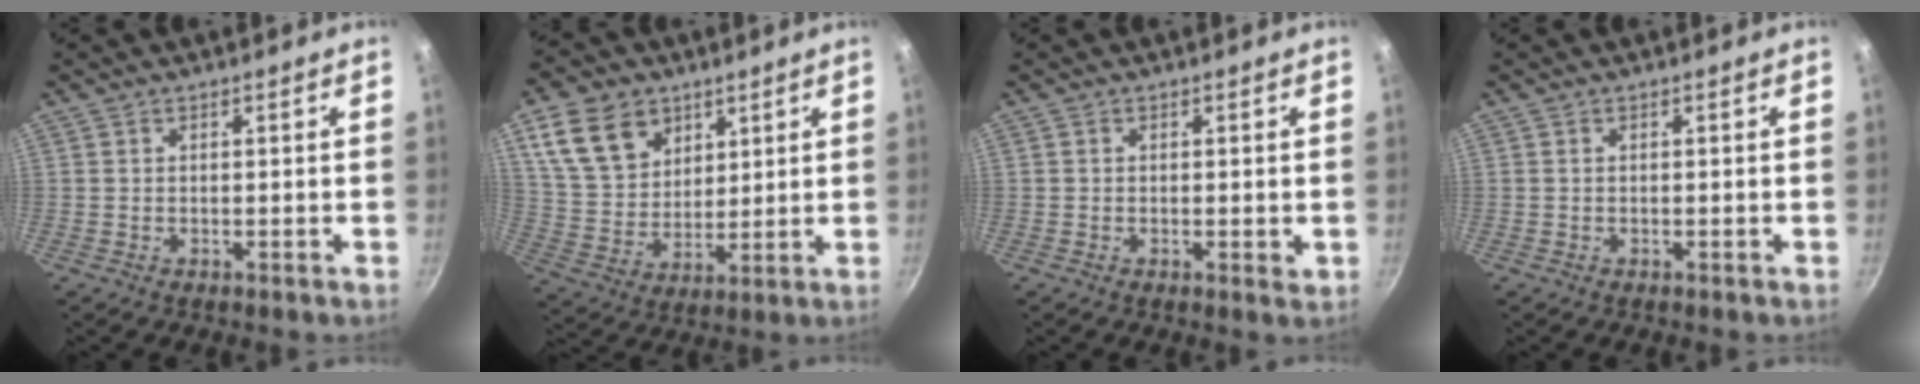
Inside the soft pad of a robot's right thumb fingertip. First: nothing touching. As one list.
[{"total": 14.7, "force": [7.2, 10.6, 7.1], "torque": [-0.104, -0.022, 0.144]}, {"total": 1.5, "force": [-0.2, 0.3, 1.4], "torque": [-0.023, -0.005, -0.005]}, {"total": 0.0}]